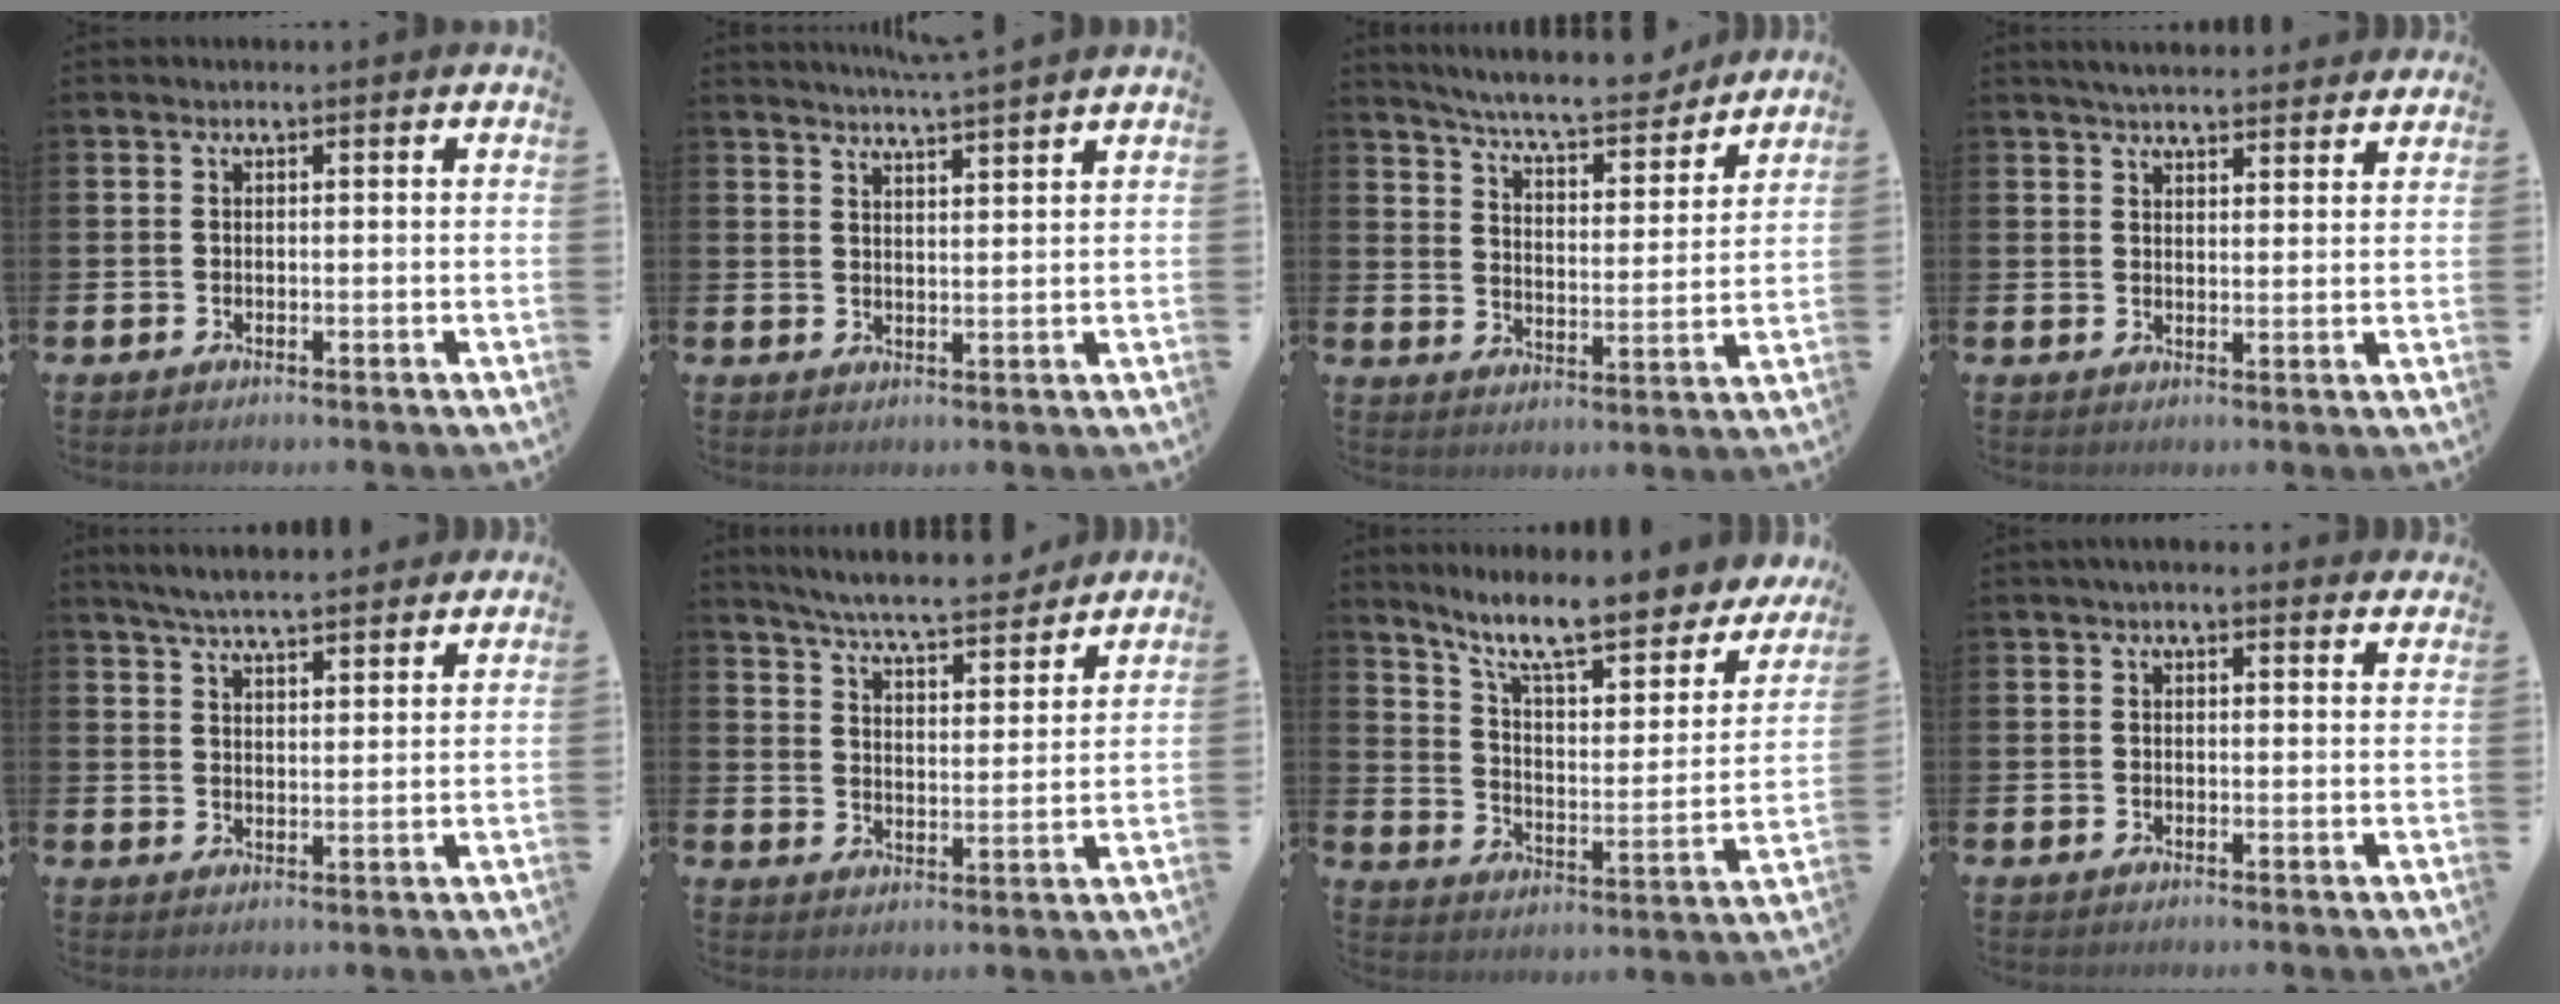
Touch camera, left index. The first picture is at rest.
{"total": 4.3, "force": [4.1, -1.0, 0.5], "torque": [-0.014, -0.025, 0.072]}
{"total": 7.7, "force": [7.2, 0.6, 2.4], "torque": [-0.068, -0.053, 0.122]}
{"total": 4.3, "force": [4.2, 0.5, 0.8], "torque": [-0.022, -0.018, 0.076]}
{"total": 5.8, "force": [5.6, 0.5, 1.2], "torque": [-0.038, -0.028, 0.101]}
{"total": 7.1, "force": [6.8, 0.3, 2.0], "torque": [-0.057, -0.048, 0.116]}
{"total": 11.3, "force": [9.4, 2.5, 5.7], "torque": [-0.136, -0.066, 0.159]}
{"total": 2.0, "force": [1.9, 0.4, 0.6], "torque": [-0.013, -0.002, 0.034]}